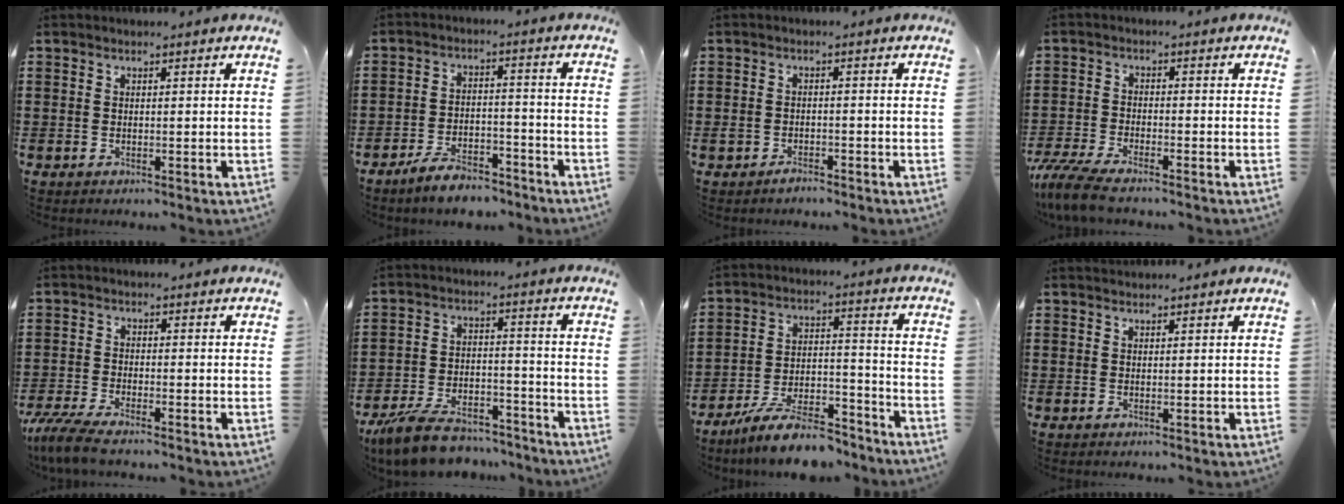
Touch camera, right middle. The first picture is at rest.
{"total": 5.8, "force": [-5.3, 1.2, 2.0], "torque": [-0.045, 0.004, -0.103]}
{"total": 1.5, "force": [-1.2, 0.7, 0.6], "torque": [-0.015, 0.000, -0.025]}
{"total": 5.4, "force": [-4.7, 0.6, 2.6], "torque": [-0.085, -0.020, -0.099]}
{"total": 4.7, "force": [-4.1, 0.1, 2.2], "torque": [-0.073, -0.023, -0.088]}
{"total": 8.8, "force": [-7.9, 2.2, 3.2], "torque": [-0.067, 0.018, -0.151]}
{"total": 10.0, "force": [-8.7, 1.7, 4.6], "torque": [-0.084, 0.022, -0.166]}
{"total": 0.5, "force": [0.5, 0.1, -0.1], "torque": [-0.001, 0.001, 0.010]}